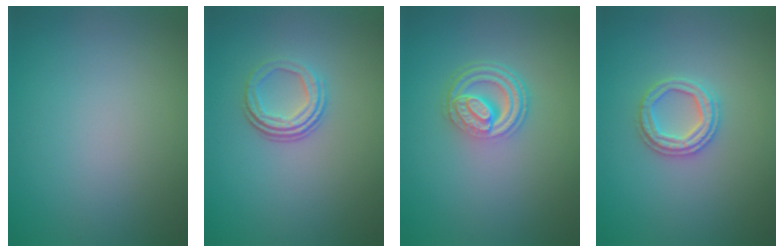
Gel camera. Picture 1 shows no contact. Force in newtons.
{"total": 3.4, "press": 2.3, "slide": 2.4}
{"total": 4.5, "press": 3.2, "slide": 3.1}
{"total": 2.4, "press": 2.4, "slide": 0.4}